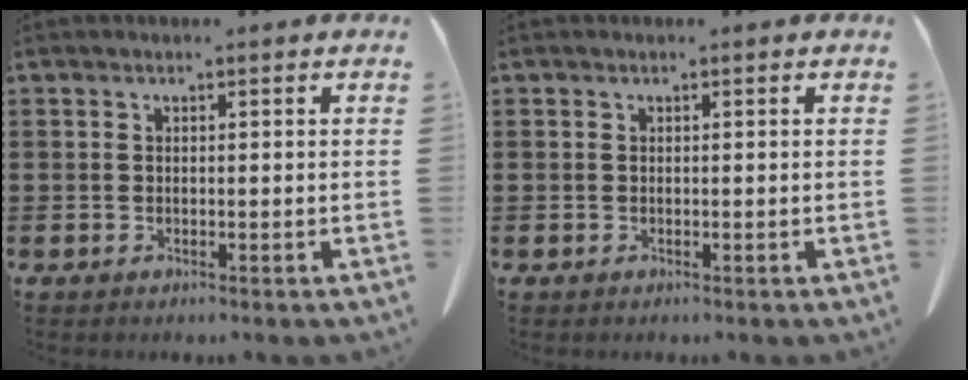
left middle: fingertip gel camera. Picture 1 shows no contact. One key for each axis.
{"total": 0.0}